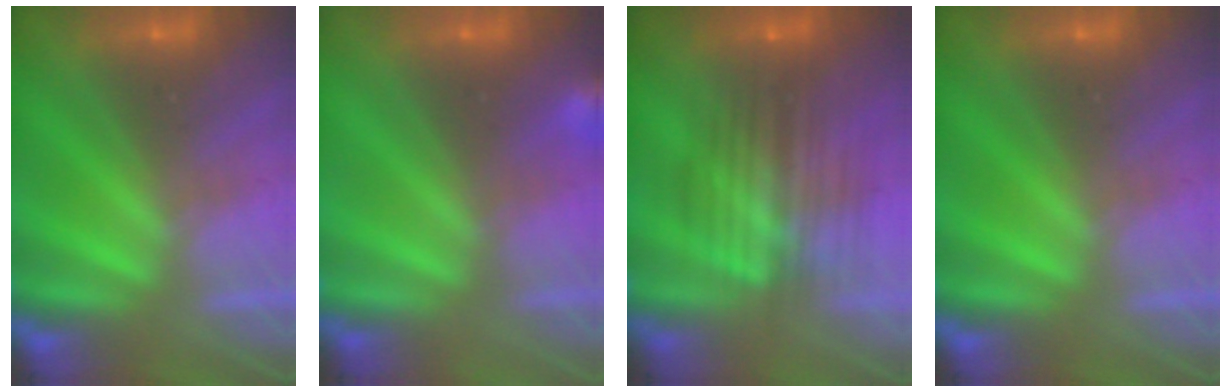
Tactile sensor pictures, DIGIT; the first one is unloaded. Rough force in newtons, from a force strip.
{"total": 2.9}
{"total": 10.5}
{"total": 0.0}